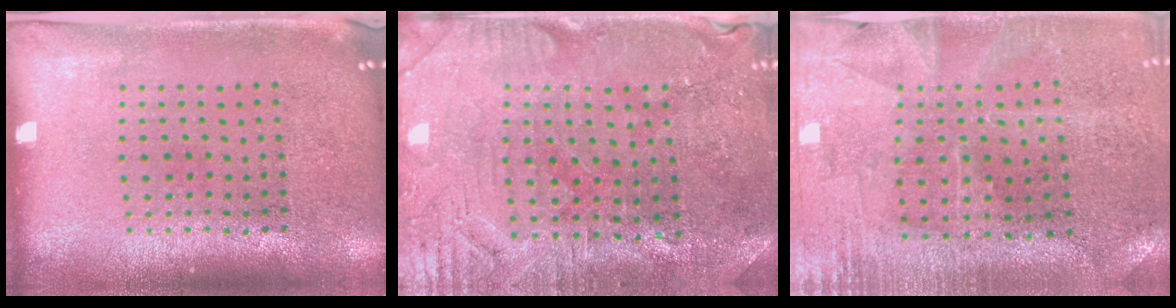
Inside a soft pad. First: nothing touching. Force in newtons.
{"total": 1.2, "press": 1.1, "slide": 0.4}
{"total": 0.7, "press": 0.6, "slide": 0.3}